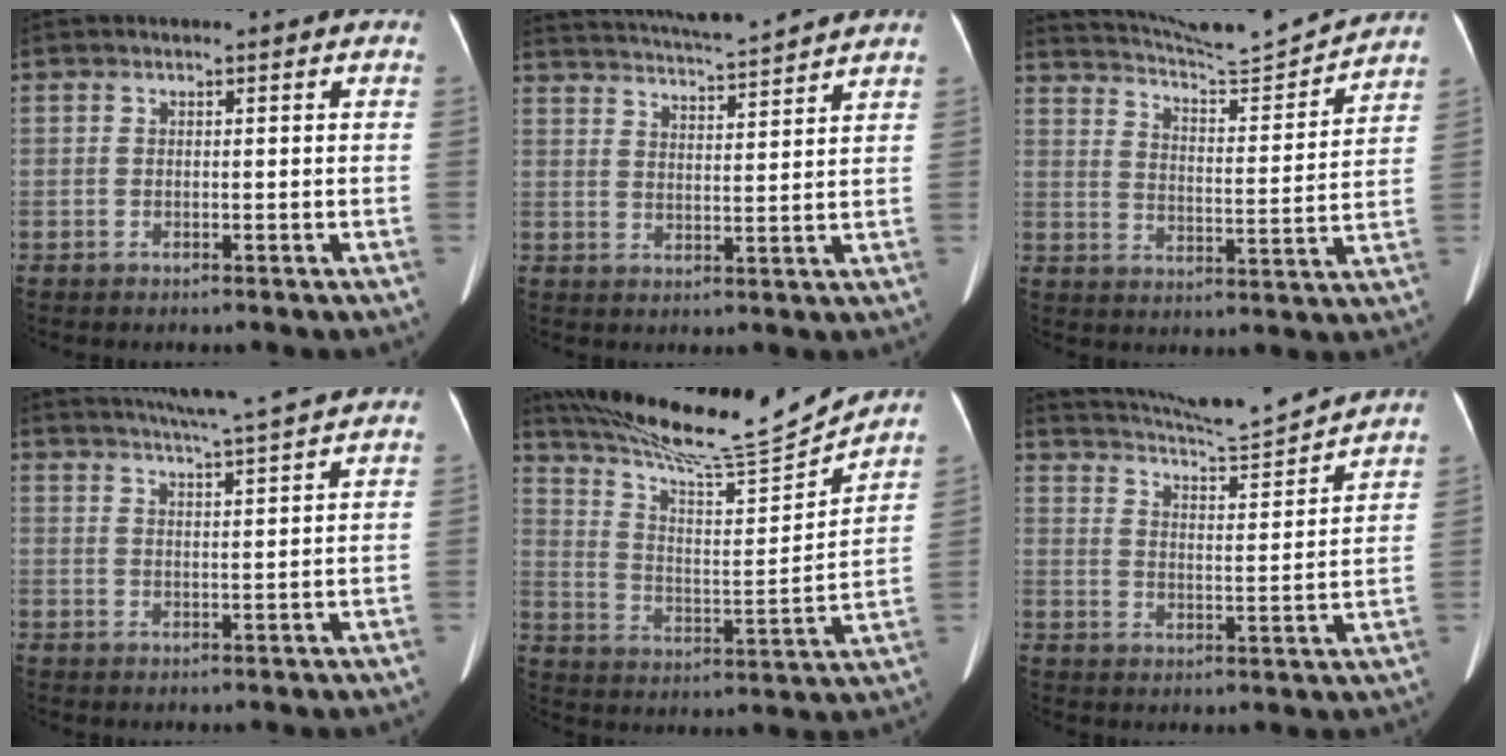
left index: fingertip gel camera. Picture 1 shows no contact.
{"total": 13.6, "force": [12.7, -0.7, 4.7], "torque": [-0.095, 0.003, 0.189]}
{"total": 14.6, "force": [14.1, -1.5, 3.4], "torque": [-0.067, -0.031, 0.212]}
{"total": 9.5, "force": [8.5, -1.4, 4.1], "torque": [-0.071, 0.009, 0.119]}
{"total": 17.2, "force": [16.0, -1.3, 6.2], "torque": [-0.116, -0.029, 0.259]}
{"total": 14.2, "force": [13.6, -1.8, 3.7], "torque": [-0.076, -0.030, 0.205]}